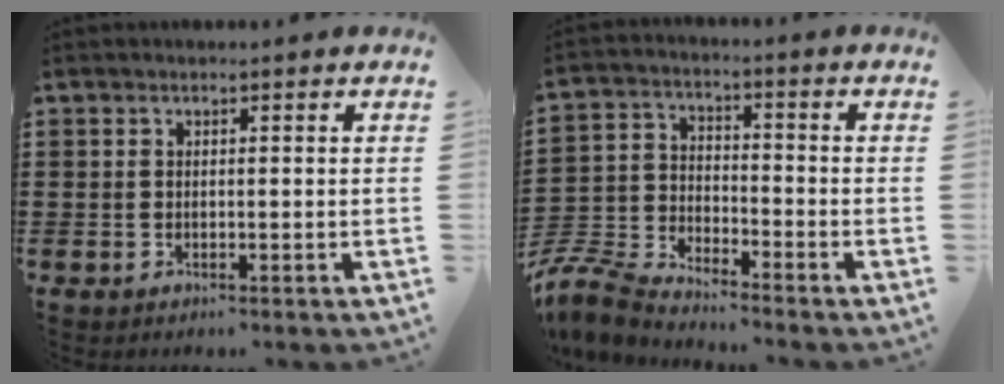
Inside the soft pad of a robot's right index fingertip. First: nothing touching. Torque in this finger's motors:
{"motor_torque": [-2.14, 0.00, -1.05, -0.21]}